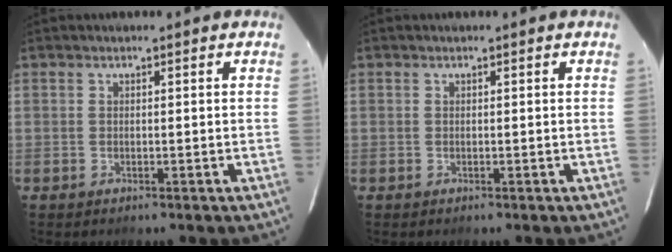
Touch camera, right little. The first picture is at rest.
{"total": 0.0}